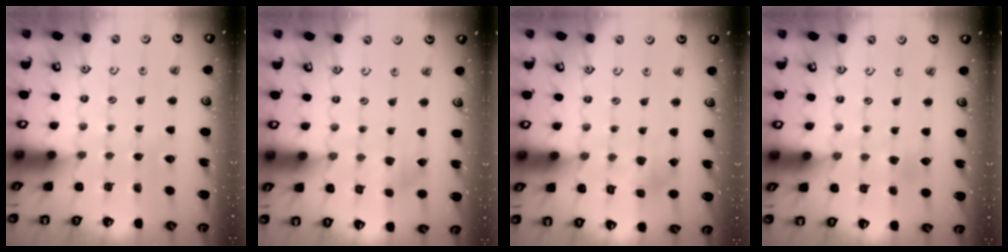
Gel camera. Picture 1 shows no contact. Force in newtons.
{"total": 1.7, "press": 1.7, "slide": 0.3}
{"total": 2.9, "press": 2.9, "slide": 0.3}
{"total": 2.8, "press": 2.8, "slide": 0.3}